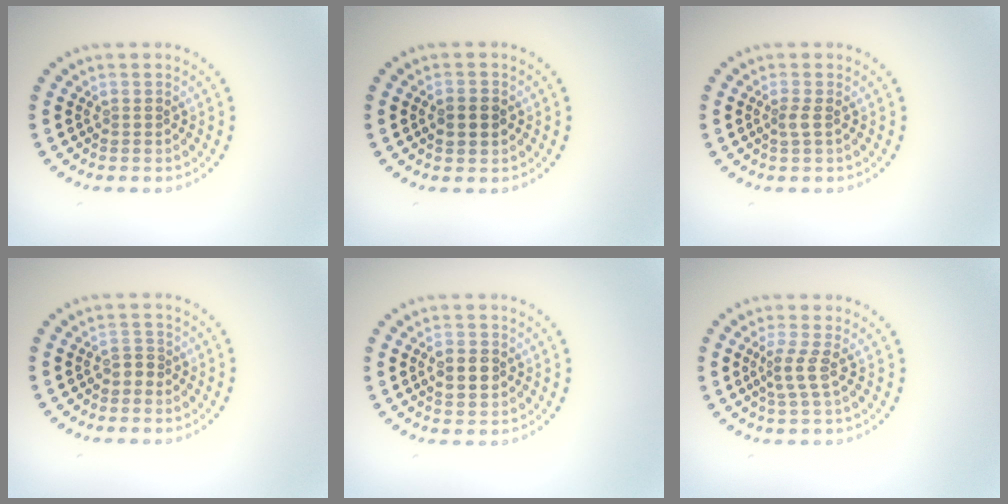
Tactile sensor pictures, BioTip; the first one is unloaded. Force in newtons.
{"total": 2.7, "press": 2.7, "slide": 0.2}
{"total": 1.0, "press": 0.8, "slide": 0.6}
{"total": 1.0, "press": 0.8, "slide": 0.5}
{"total": 2.7, "press": 2.7, "slide": 0.1}
{"total": 2.2, "press": 1.5, "slide": 1.5}